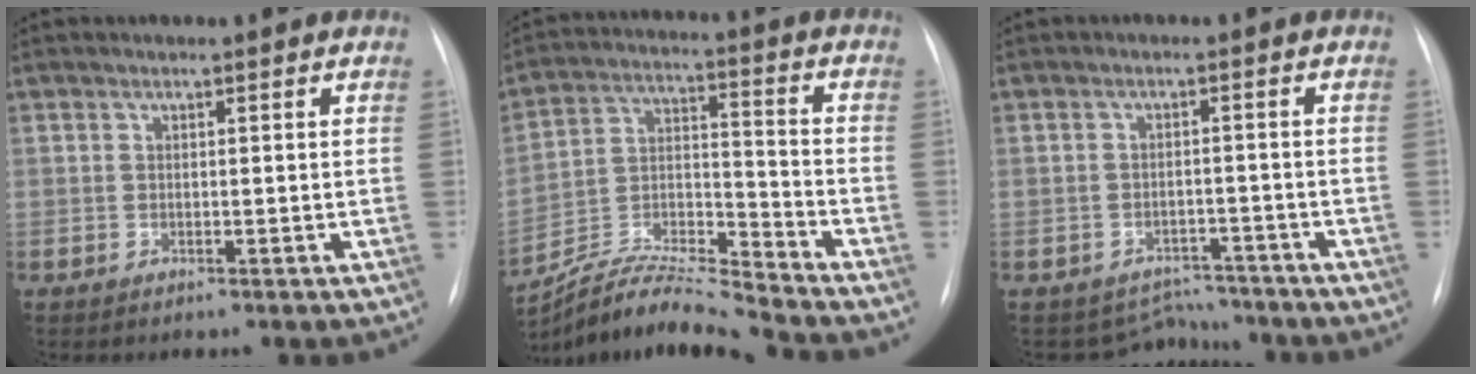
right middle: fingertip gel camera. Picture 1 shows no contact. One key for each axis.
{"total": 12.2, "fx": -11.8, "fy": -1.4, "fz": 2.6, "tx": -0.048, "ty": 0.018, "tz": -0.221}
{"total": 4.9, "fx": -4.5, "fy": 1.6, "fz": -1.2, "tx": 0.016, "ty": 0.022, "tz": -0.059}